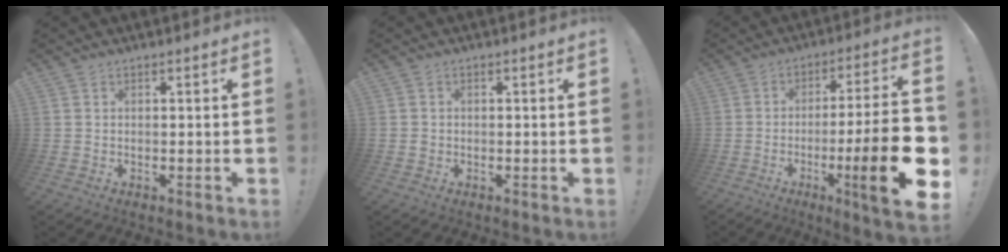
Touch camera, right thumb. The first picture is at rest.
{"total": 1.1, "force": [-0.4, 1.1, 0.2], "torque": [-0.004, 0.004, -0.007]}
{"total": 22.2, "force": [-5.7, 2.8, 21.2], "torque": [-0.327, 0.014, -0.085]}